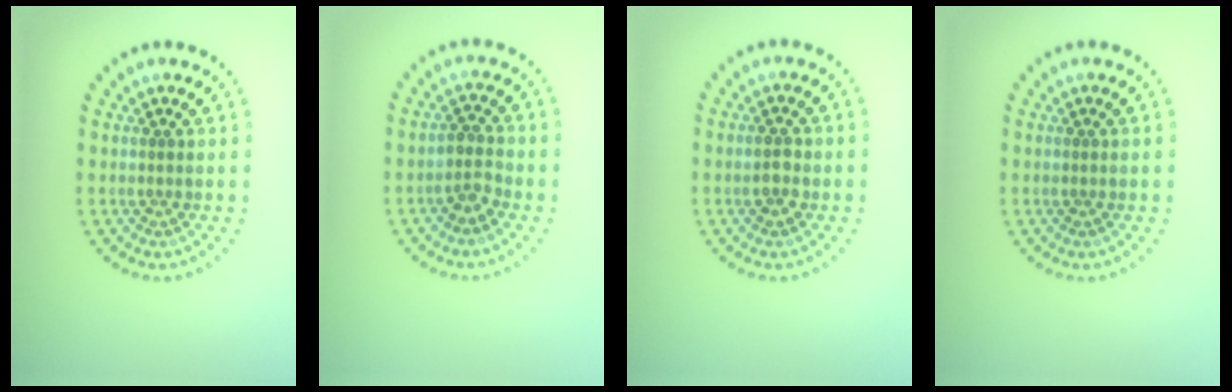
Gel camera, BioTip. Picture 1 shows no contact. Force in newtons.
{"total": 1.5, "press": 1.3, "slide": 0.8}
{"total": 1.6, "press": 1.6, "slide": 0.2}
{"total": 0.0}